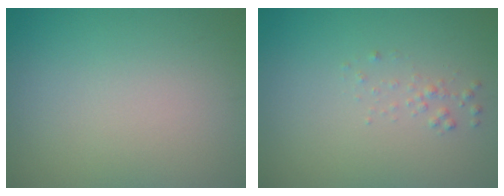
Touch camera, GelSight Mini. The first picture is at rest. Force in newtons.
{"total": 0.8, "press": 0.8, "slide": 0.1}